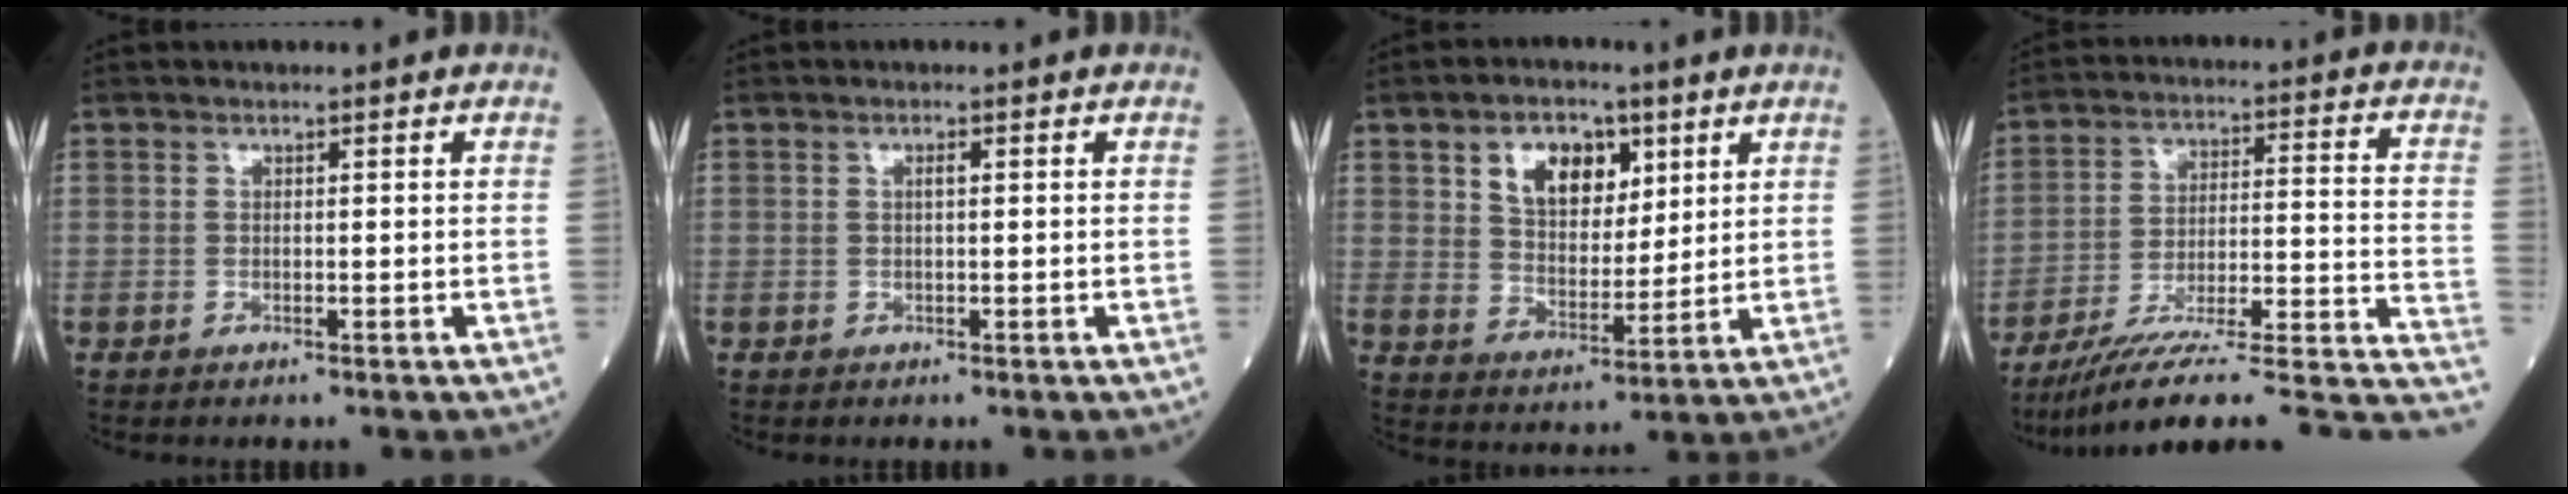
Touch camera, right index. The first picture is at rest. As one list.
[{"total": 0.8, "force": [0.1, 0.1, 0.8], "torque": [-0.015, 0.002, 0.001]}, {"total": 8.8, "force": [4.1, 5.3, 5.8], "torque": [-0.101, 0.015, 0.077]}, {"total": 22.2, "force": [-17.8, 2.1, 13.1], "torque": [-0.116, 0.025, -0.260]}]